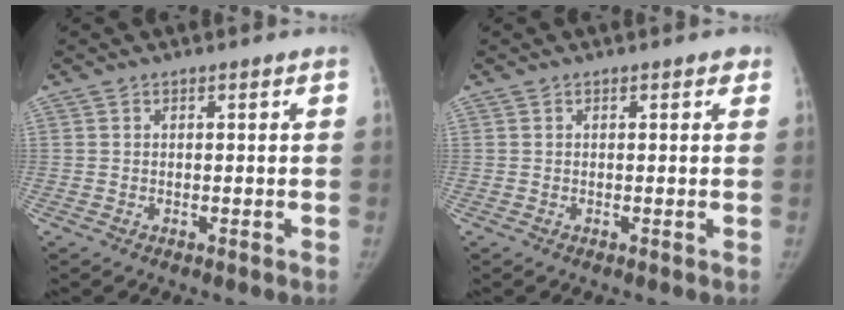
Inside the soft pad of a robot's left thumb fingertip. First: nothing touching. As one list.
[{"total": 0.9, "force": [0.5, 0.5, 0.5], "torque": [0.001, -0.001, 0.001]}]